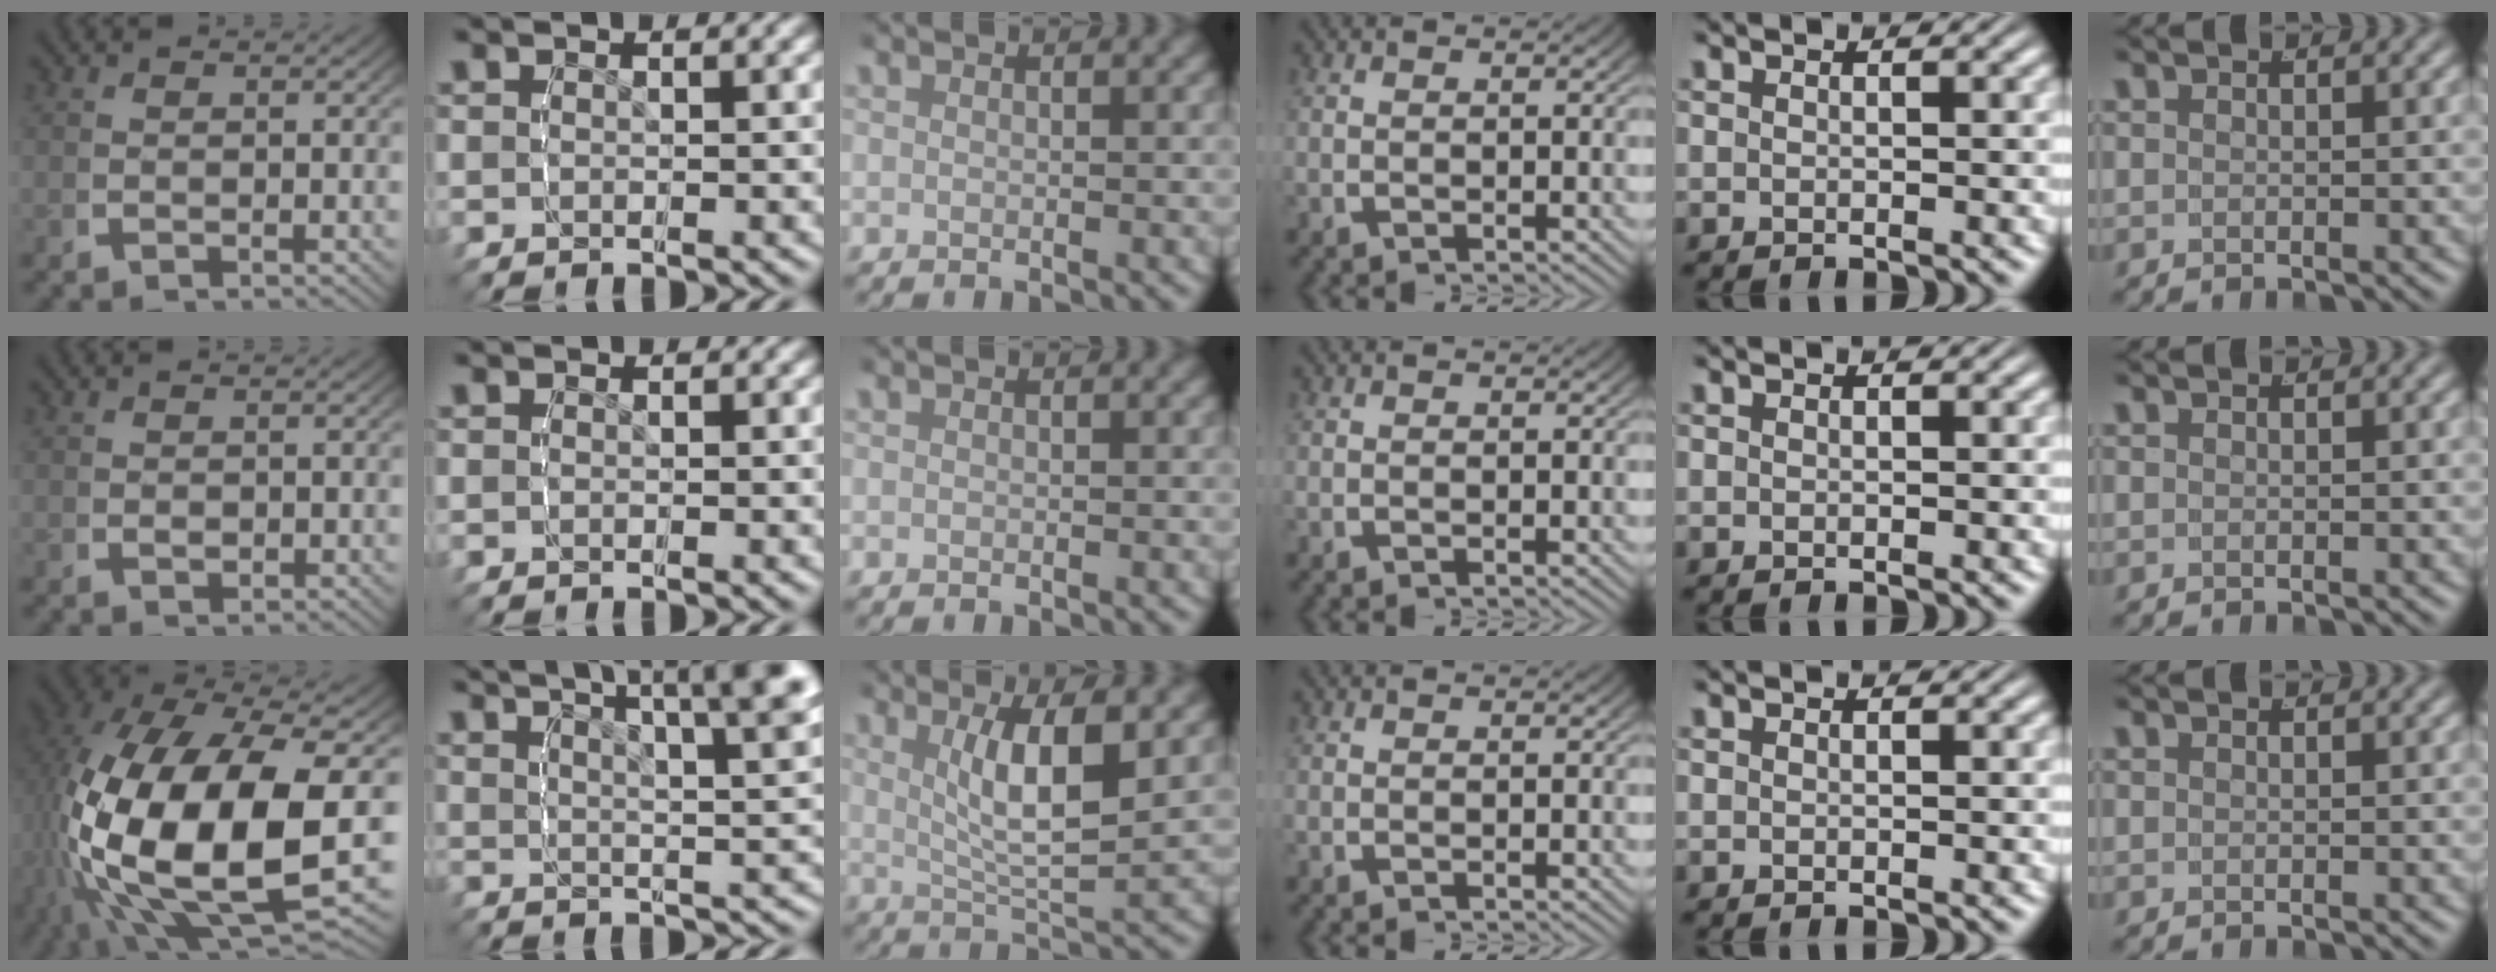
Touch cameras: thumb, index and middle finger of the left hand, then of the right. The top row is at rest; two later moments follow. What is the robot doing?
{"motion": "lift_and_place", "object": "tape"}